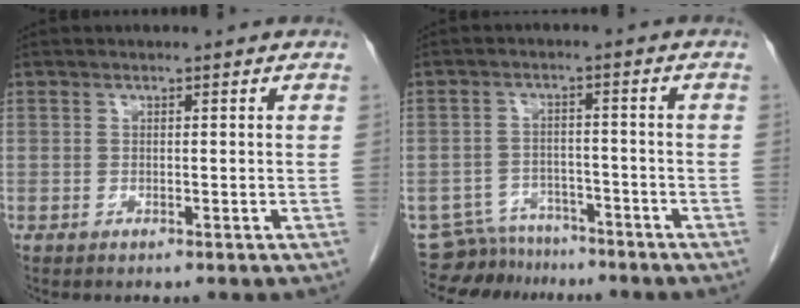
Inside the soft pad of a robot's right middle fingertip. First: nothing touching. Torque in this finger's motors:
{"motor_torque": [-0.49, -0.18, -0.05, -0.02]}